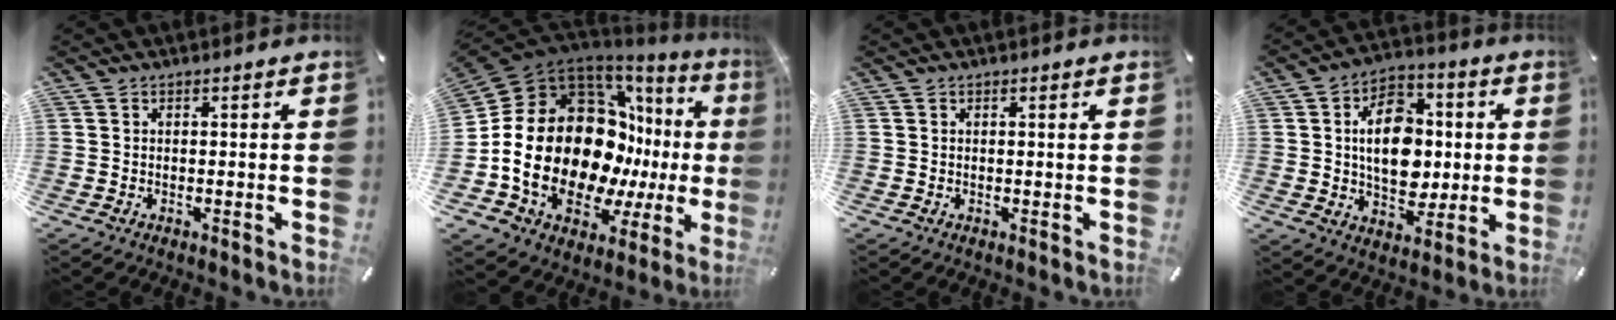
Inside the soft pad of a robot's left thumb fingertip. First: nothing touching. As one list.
[{"total": 28.2, "force": [-1.4, 19.0, 20.8], "torque": [-0.366, -0.044, 0.015]}, {"total": 0.0}, {"total": 14.1, "force": [0.6, 10.3, 9.6], "torque": [-0.148, 0.013, 0.012]}]